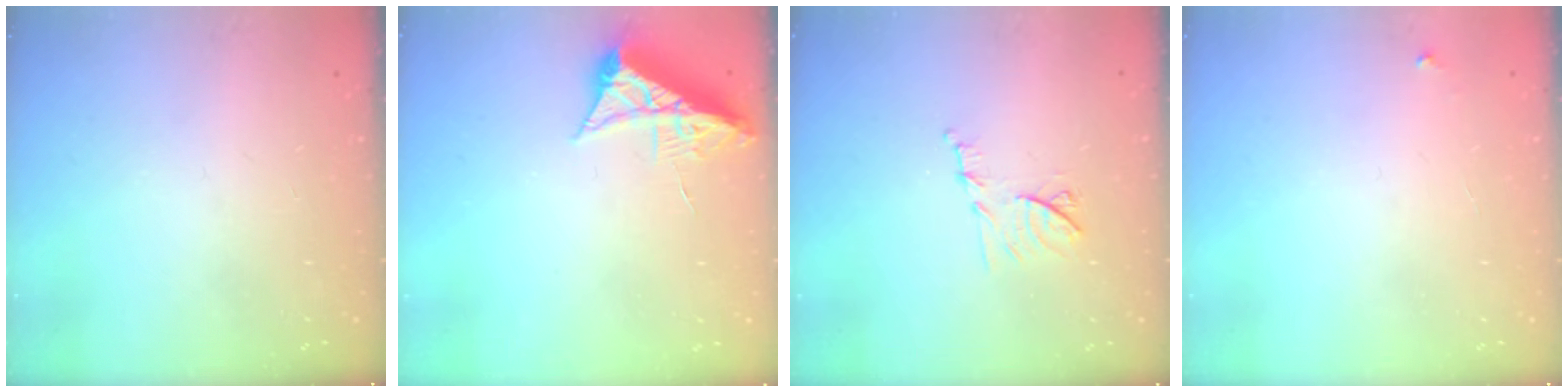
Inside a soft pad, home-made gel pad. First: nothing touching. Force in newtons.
{"total": 7.1, "press": 7.1, "slide": 0.8}
{"total": 9.4, "press": 9.4, "slide": 0.1}
{"total": 2.2, "press": 2.2, "slide": 0.1}